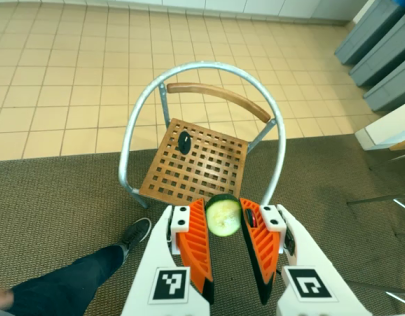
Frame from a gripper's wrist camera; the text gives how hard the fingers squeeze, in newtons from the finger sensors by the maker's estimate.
{"total": 5.6, "left": 5.3, "right": 6.0}